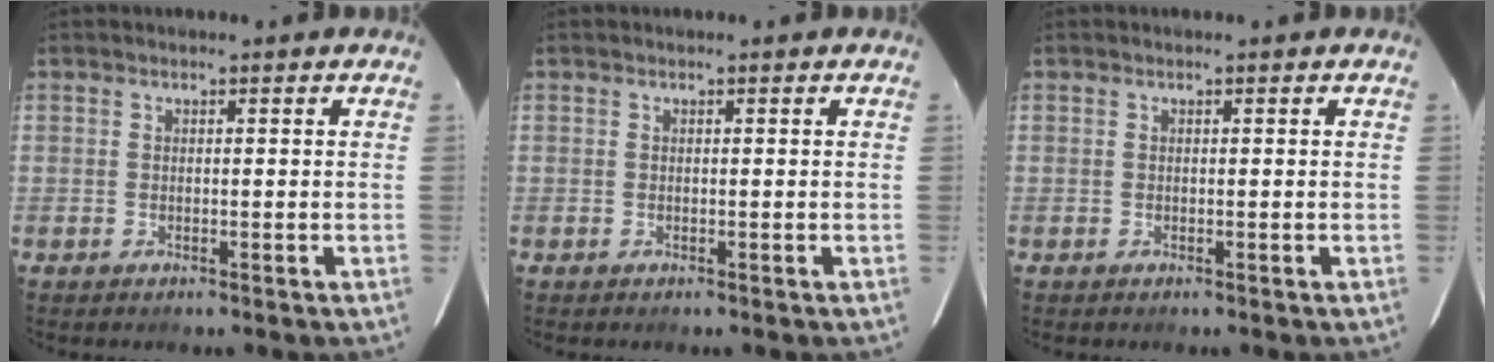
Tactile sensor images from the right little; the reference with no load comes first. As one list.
[{"total": 0.0}, {"total": 0.0}]